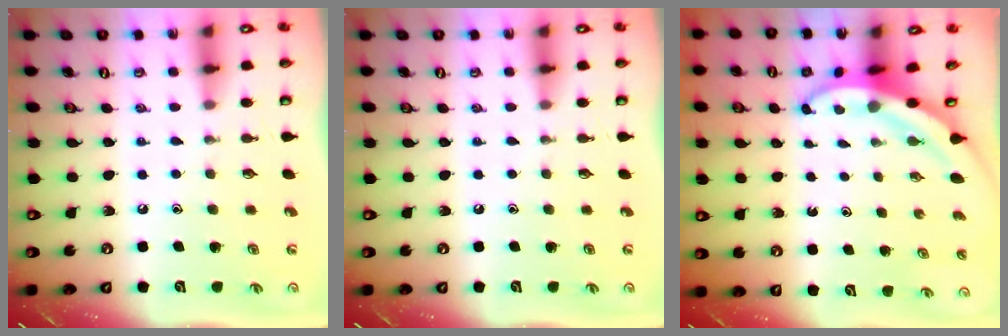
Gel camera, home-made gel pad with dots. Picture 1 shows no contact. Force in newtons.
{"total": 0.0}
{"total": 4.0, "press": 3.9, "slide": 0.5}